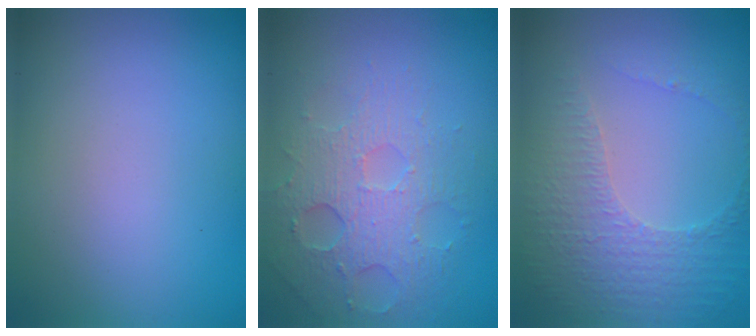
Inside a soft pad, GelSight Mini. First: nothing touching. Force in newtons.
{"total": 3.9, "press": 3.6, "slide": 1.5}
{"total": 4.4, "press": 3.1, "slide": 3.1}